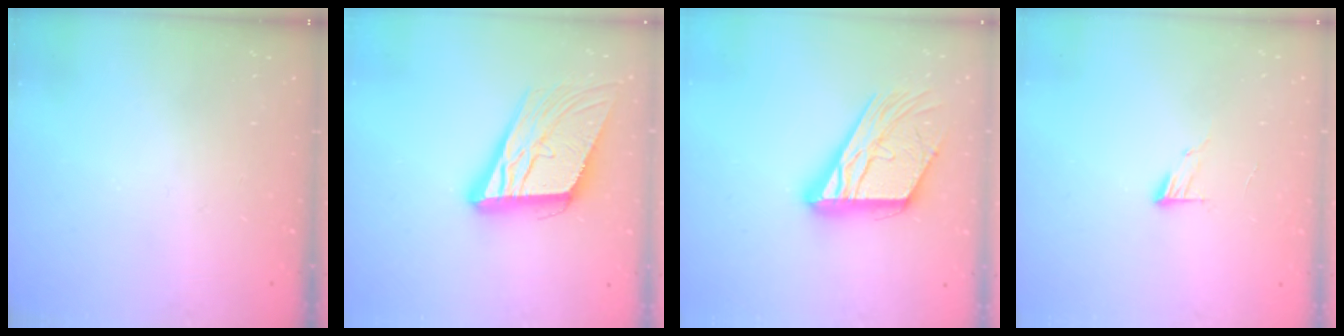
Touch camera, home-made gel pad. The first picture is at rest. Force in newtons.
{"total": 17.9, "press": 17.6, "slide": 3.3}
{"total": 19.7, "press": 19.6, "slide": 1.8}
{"total": 6.2, "press": 6.2, "slide": 0.6}